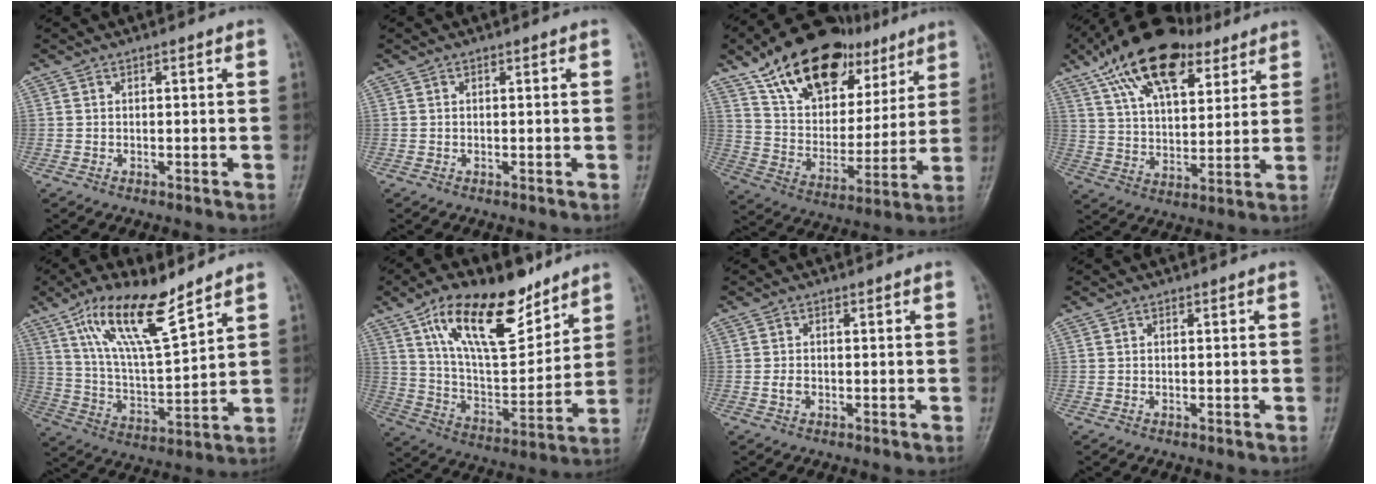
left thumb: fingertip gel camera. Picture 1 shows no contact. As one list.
[{"total": 0.0}, {"total": 23.8, "force": [14.3, 13.2, 13.7], "torque": [-0.187, -0.030, 0.246]}, {"total": 20.7, "force": [12.1, 10.2, 13.4], "torque": [-0.210, -0.021, 0.212]}, {"total": 15.6, "force": [10.0, 4.1, 11.2], "torque": [-0.191, -0.051, 0.197]}, {"total": 20.8, "force": [12.5, 9.2, 14.0], "torque": [-0.194, -0.060, 0.226]}, {"total": 1.6, "force": [-0.3, 1.2, 1.1], "torque": [-0.016, 0.001, -0.007]}, {"total": 0.0}]